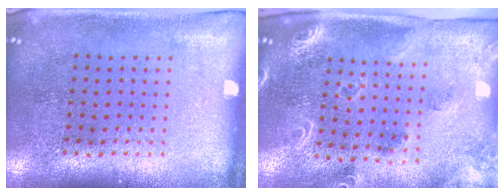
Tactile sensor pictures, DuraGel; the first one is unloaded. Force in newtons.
{"total": 1.7, "press": 1.7, "slide": 0.3}